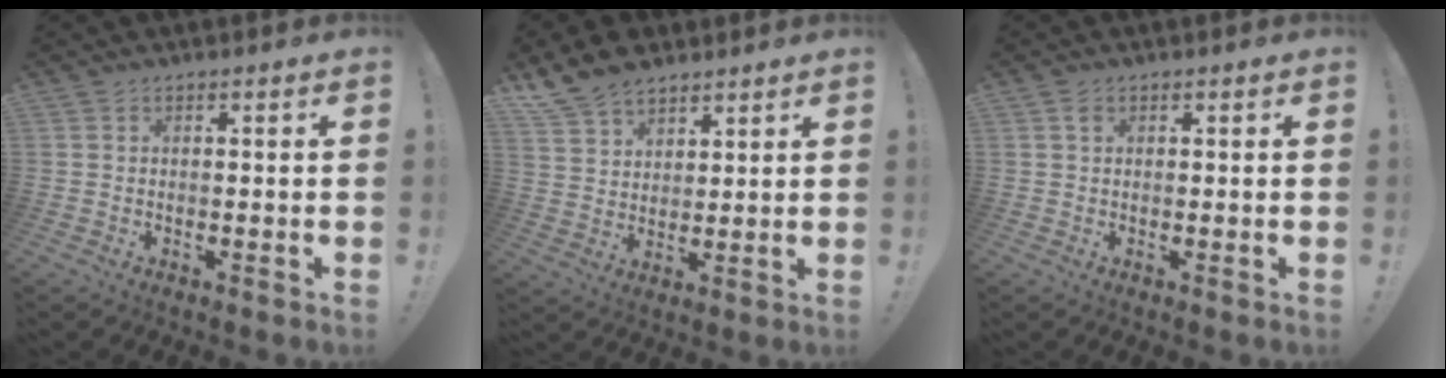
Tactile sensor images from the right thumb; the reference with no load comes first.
{"total": 9.6, "force": [7.6, 5.1, 2.7], "torque": [-0.054, -0.047, 0.152]}
{"total": 1.4, "force": [0.6, 0.9, 0.9], "torque": [-0.017, 0.002, 0.010]}